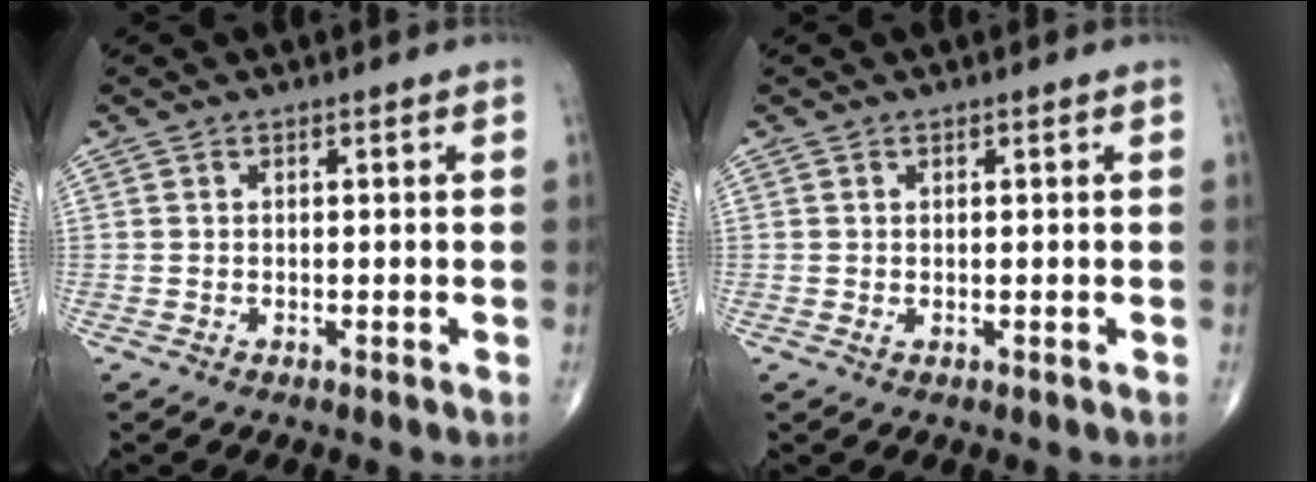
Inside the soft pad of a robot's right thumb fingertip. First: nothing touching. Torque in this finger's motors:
{"motor_torque": [-0.15, -0.01, 0.06, 0.12, 0.03]}